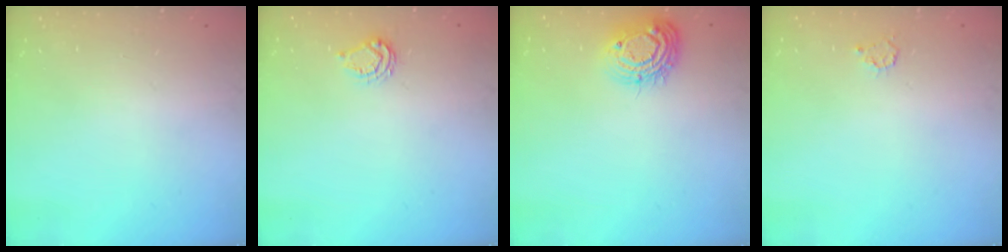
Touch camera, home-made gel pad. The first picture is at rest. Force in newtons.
{"total": 4.6, "press": 4.5, "slide": 0.6}
{"total": 11.2, "press": 11.1, "slide": 0.9}
{"total": 2.9, "press": 2.9, "slide": 0.3}